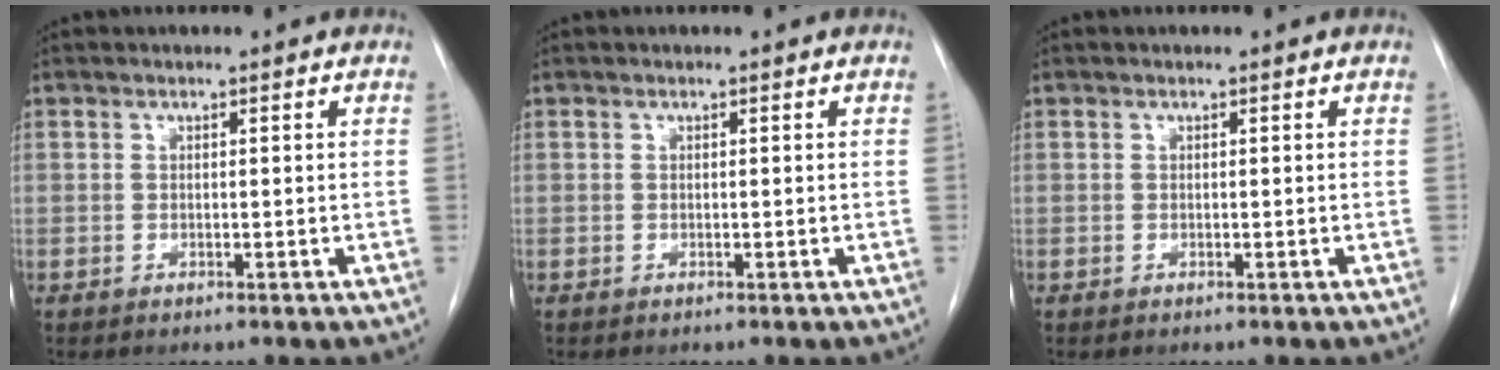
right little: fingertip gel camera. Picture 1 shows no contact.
{"total": 0.0}
{"total": 0.0}